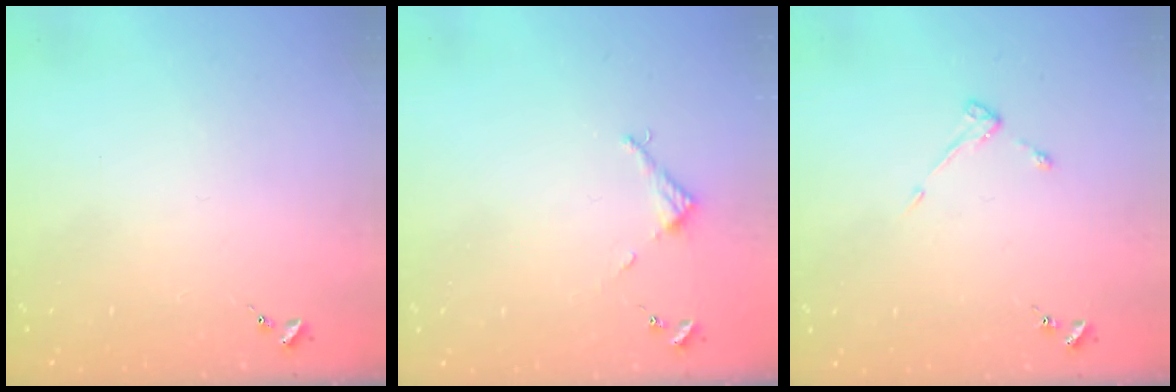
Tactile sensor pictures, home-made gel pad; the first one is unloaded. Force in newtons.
{"total": 2.7, "press": 2.7, "slide": 0.2}
{"total": 2.8, "press": 2.8, "slide": 0.3}